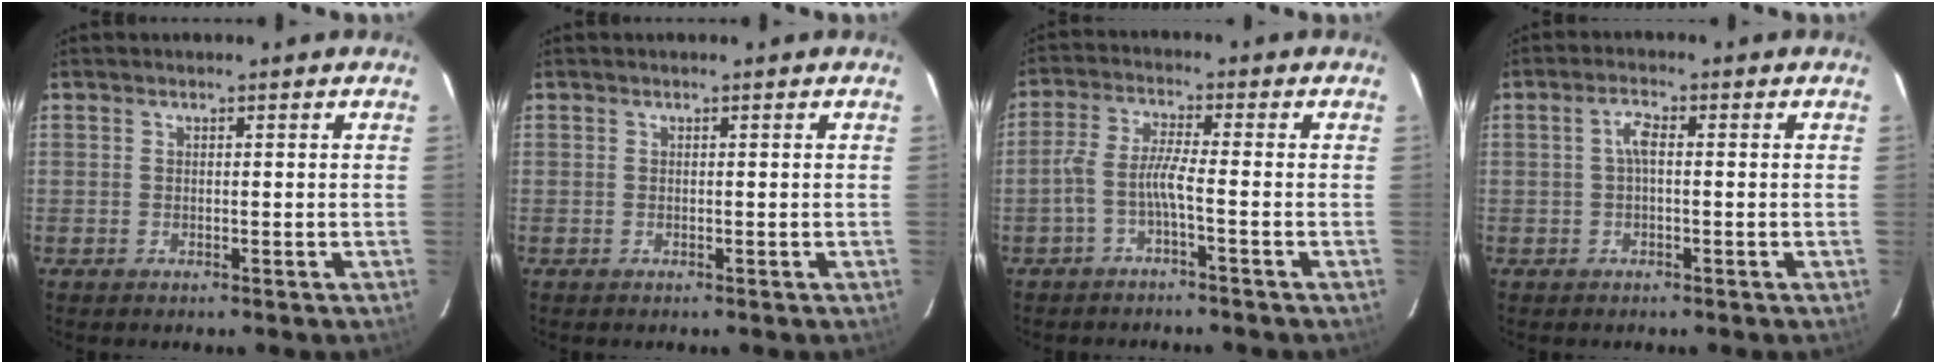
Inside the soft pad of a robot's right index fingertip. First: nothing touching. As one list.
[{"total": 0.0}, {"total": 3.3, "force": [-1.7, -0.2, 2.8], "torque": [-0.071, 0.007, -0.035]}, {"total": 2.4, "force": [-0.1, 0.8, 2.2], "torque": [-0.047, 0.009, -0.001]}]